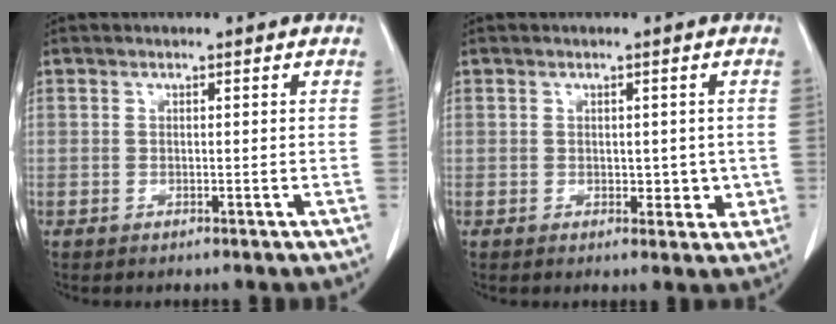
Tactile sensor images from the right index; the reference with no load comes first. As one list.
[{"total": 3.3, "force": [-0.1, 2.1, 2.5], "torque": [-0.021, 0.000, 0.004]}]